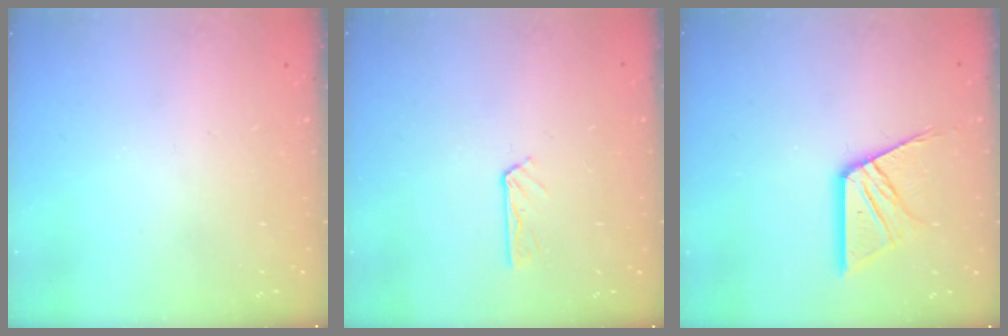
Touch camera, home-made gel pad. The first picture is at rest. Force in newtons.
{"total": 2.6, "press": 2.6, "slide": 0.2}
{"total": 13.7, "press": 13.7, "slide": 1.4}